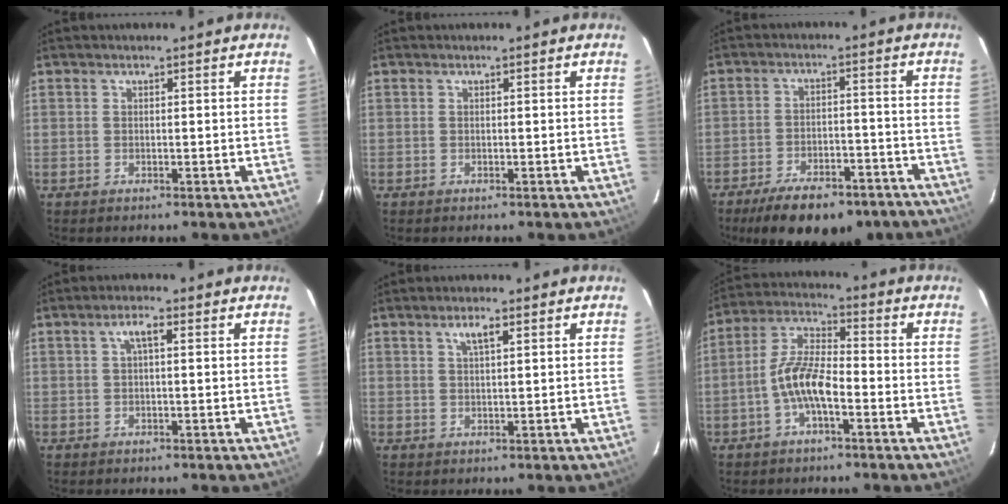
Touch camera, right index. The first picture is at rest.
{"total": 0.0}
{"total": 18.3, "force": [-14.3, 6.8, 9.2], "torque": [-0.174, -0.012, -0.188]}
{"total": 2.6, "force": [0.6, 0.6, 2.4], "torque": [-0.048, 0.009, 0.011]}
{"total": 2.6, "force": [1.3, 0.6, 2.1], "torque": [-0.038, 0.005, 0.024]}
{"total": 8.8, "force": [-3.3, 2.9, 7.6], "torque": [-0.165, 0.012, -0.064]}